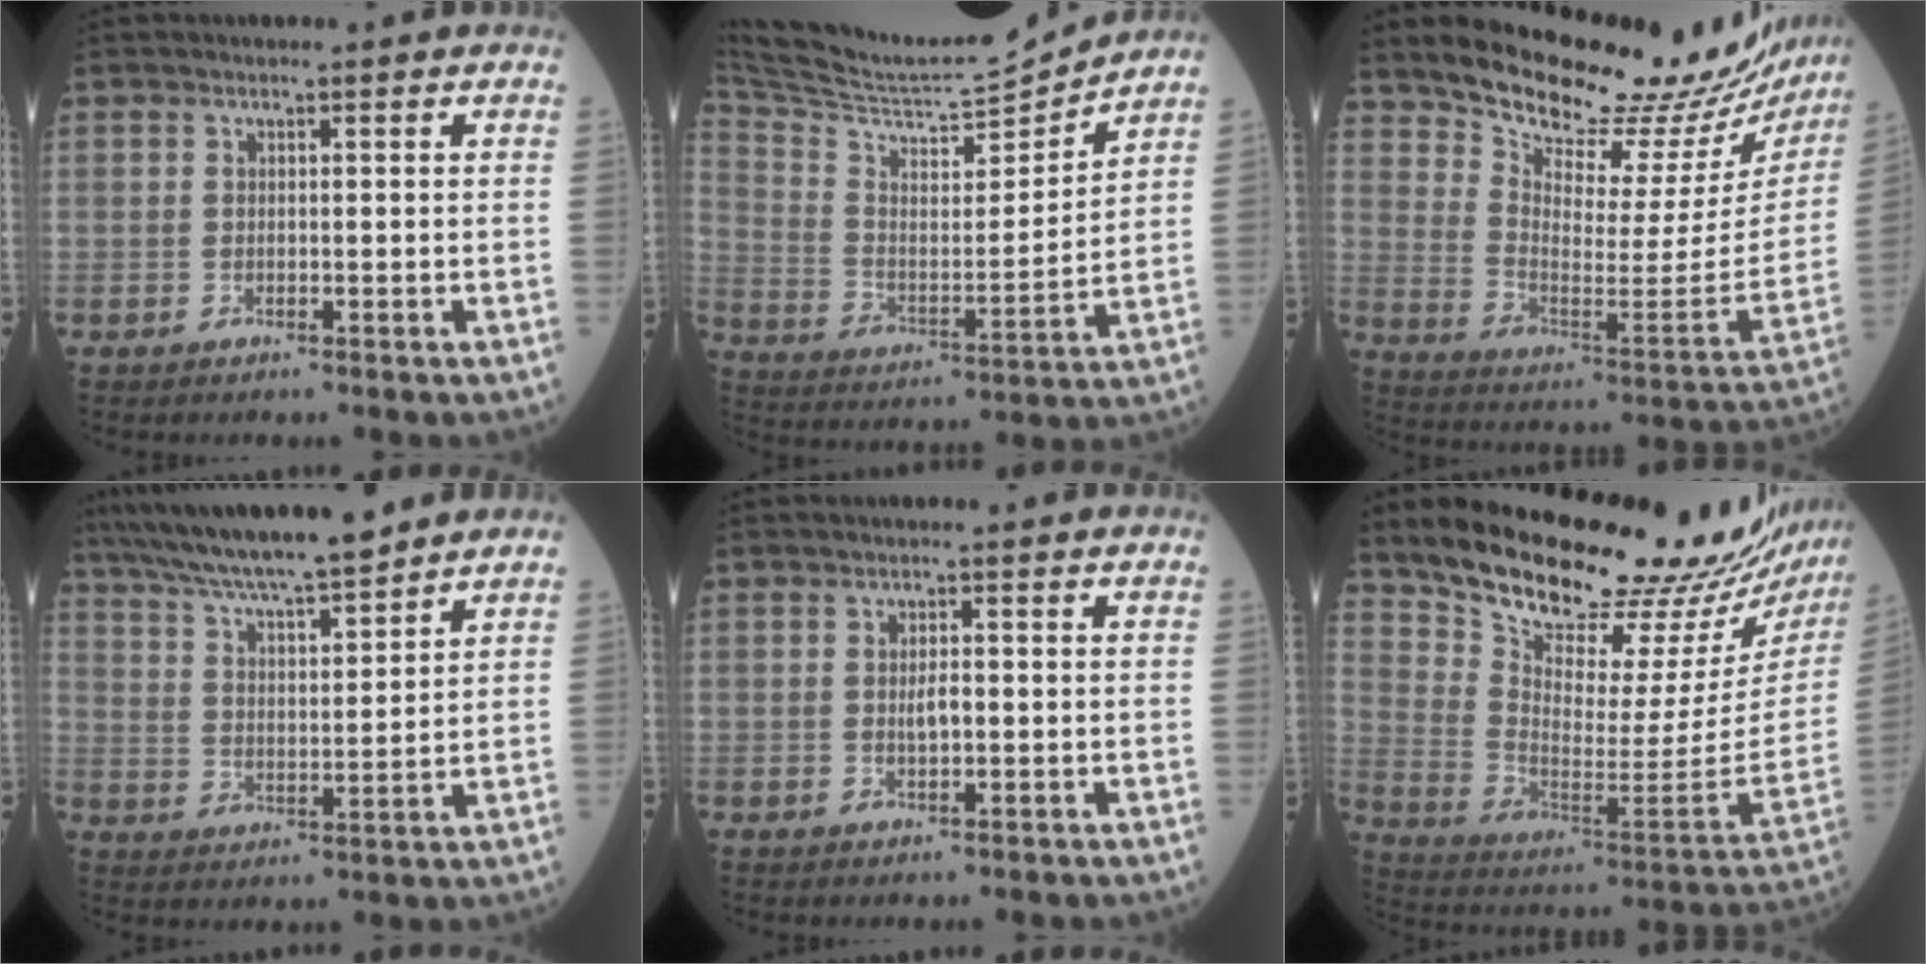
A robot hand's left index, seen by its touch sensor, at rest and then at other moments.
{"total": 17.4, "force": [16.6, 0.3, 5.1], "torque": [-0.113, -0.023, 0.279]}
{"total": 23.6, "force": [22.1, 4.6, 6.7], "torque": [-0.110, -0.110, 0.292]}
{"total": 15.5, "force": [13.5, 1.2, 7.6], "torque": [-0.136, 0.016, 0.230]}
{"total": 1.9, "force": [-0.3, 0.5, 1.8], "torque": [-0.033, -0.002, -0.006]}
{"total": 26.3, "force": [23.7, 3.1, 11.1], "torque": [-0.187, -0.113, 0.333]}